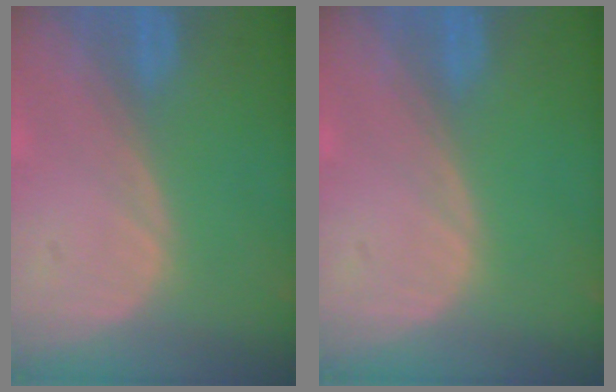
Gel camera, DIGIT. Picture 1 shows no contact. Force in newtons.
{"total": 0.0}